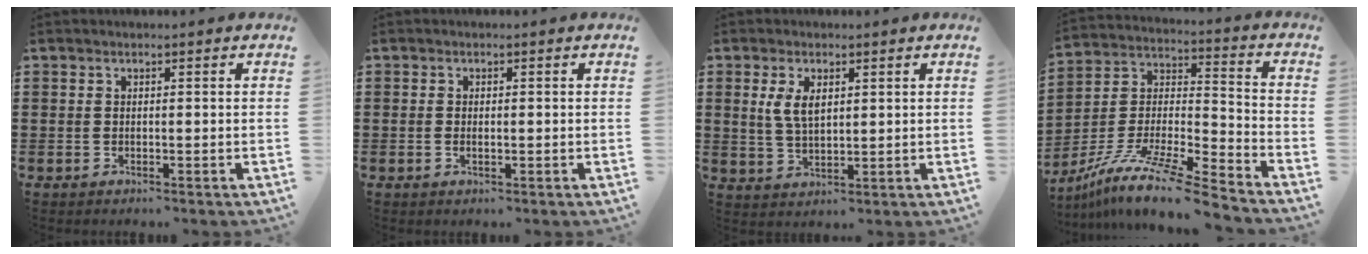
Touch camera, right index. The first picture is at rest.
{"total": 0.9, "force": [-0.2, 0.3, 0.9], "torque": [-0.018, -0.001, -0.004]}
{"total": 4.4, "force": [1.4, 2.1, 3.6], "torque": [-0.077, 0.007, 0.024]}
{"total": 12.4, "force": [-10.2, 0.7, 7.0], "torque": [-0.136, 0.009, -0.200]}